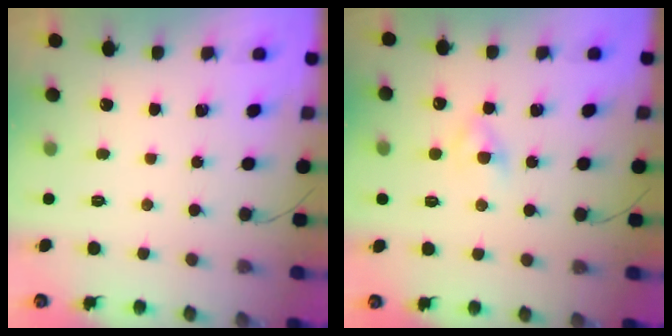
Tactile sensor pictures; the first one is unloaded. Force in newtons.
{"total": 2.6, "press": 2.4, "slide": 1.1}